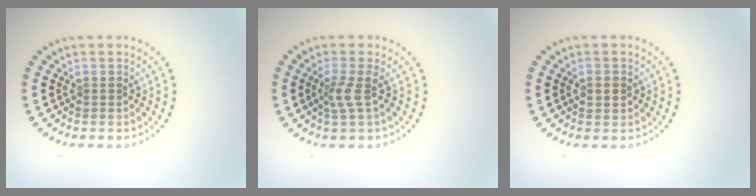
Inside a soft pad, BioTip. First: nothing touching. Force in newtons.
{"total": 1.9, "press": 1.4, "slide": 1.4}
{"total": 1.9, "press": 1.9, "slide": 0.1}